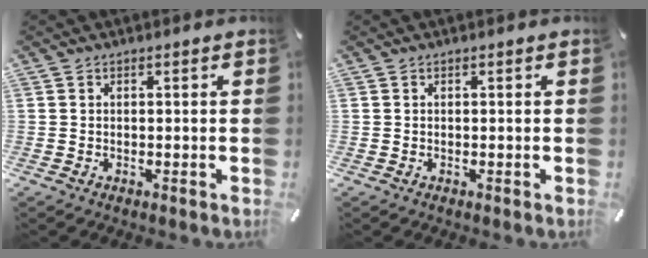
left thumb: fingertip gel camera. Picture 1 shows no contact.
{"total": 0.0}